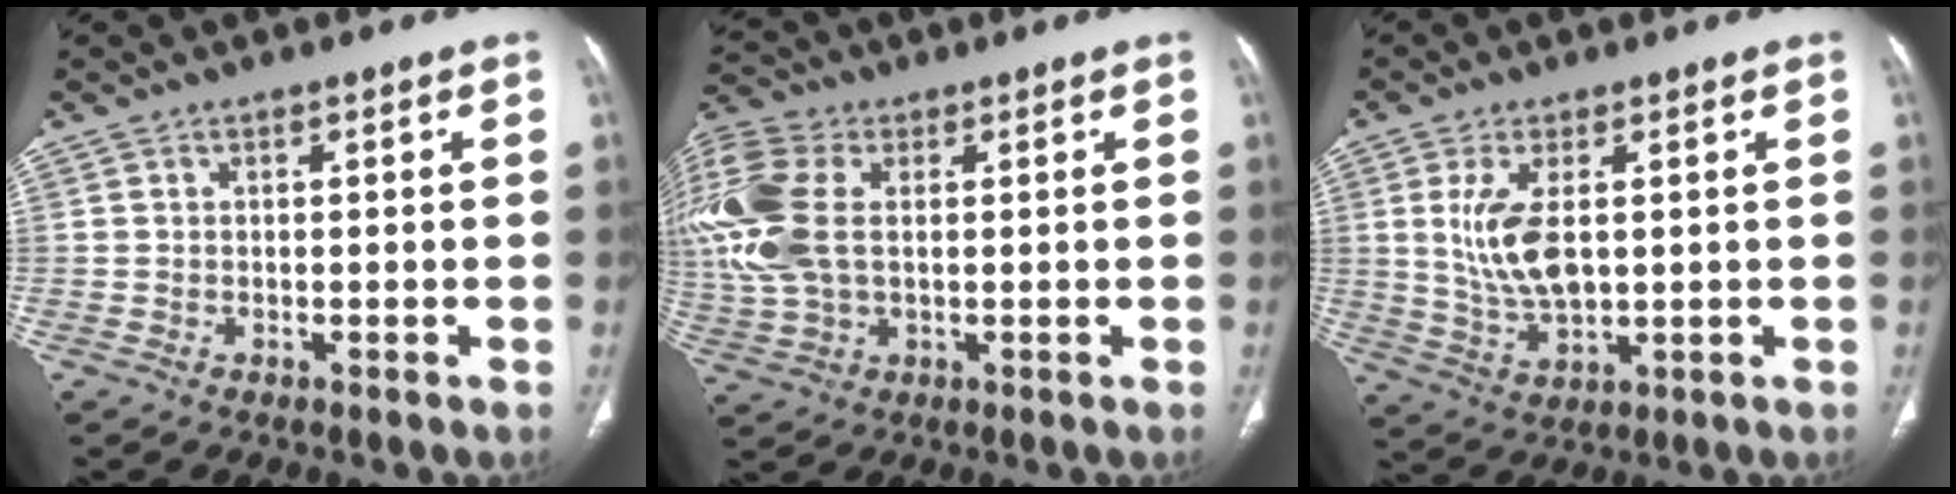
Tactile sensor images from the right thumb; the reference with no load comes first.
{"total": 17.5, "force": [2.8, 11.1, 13.3], "torque": [-0.347, 0.010, 0.053]}
{"total": 9.3, "force": [1.5, 4.5, 8.0], "torque": [-0.166, -0.013, 0.040]}